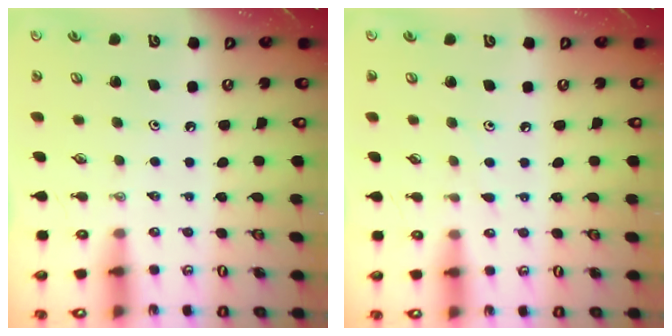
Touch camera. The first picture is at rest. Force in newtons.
{"total": 2.9, "press": 2.9, "slide": 0.4}